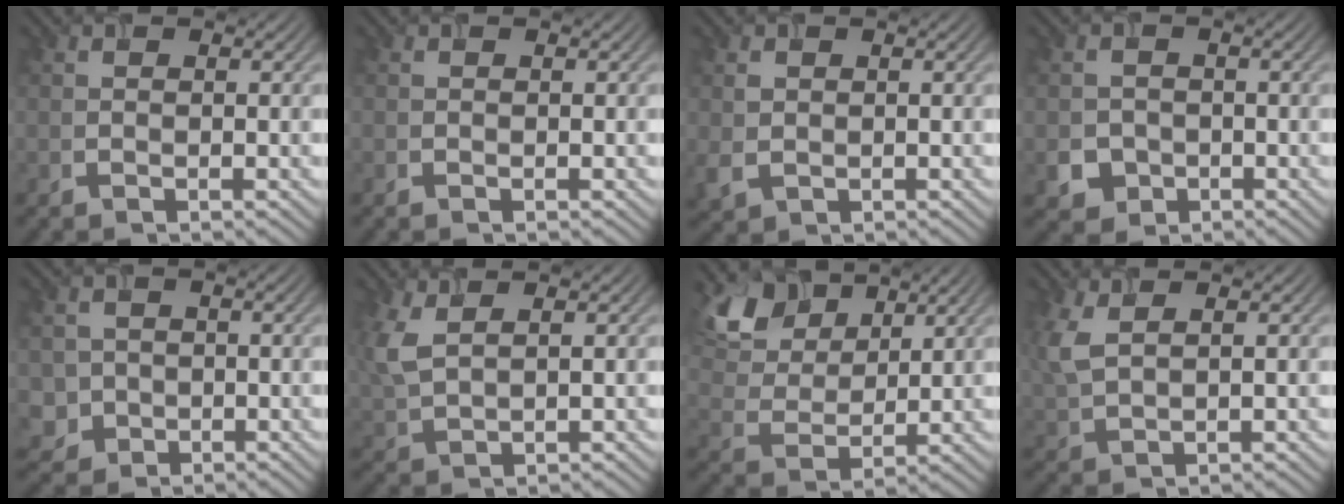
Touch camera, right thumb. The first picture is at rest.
{"total": 0.0}
{"total": 2.3, "force": [0.2, 2.0, 1.1], "torque": [-0.031, -0.005, 0.006]}
{"total": 3.1, "force": [-1.3, 2.7, 0.9], "torque": [-0.015, -0.007, -0.024]}
{"total": 3.0, "force": [-0.6, 2.9, 0.3], "torque": [-0.008, -0.008, -0.016]}
{"total": 5.0, "force": [2.1, 2.3, 3.9], "torque": [-0.116, 0.009, 0.046]}
{"total": 10.0, "force": [6.5, 5.5, 5.2], "torque": [-0.135, 0.013, 0.118]}
{"total": 4.5, "force": [1.9, 2.0, 3.5], "torque": [-0.106, 0.008, 0.043]}